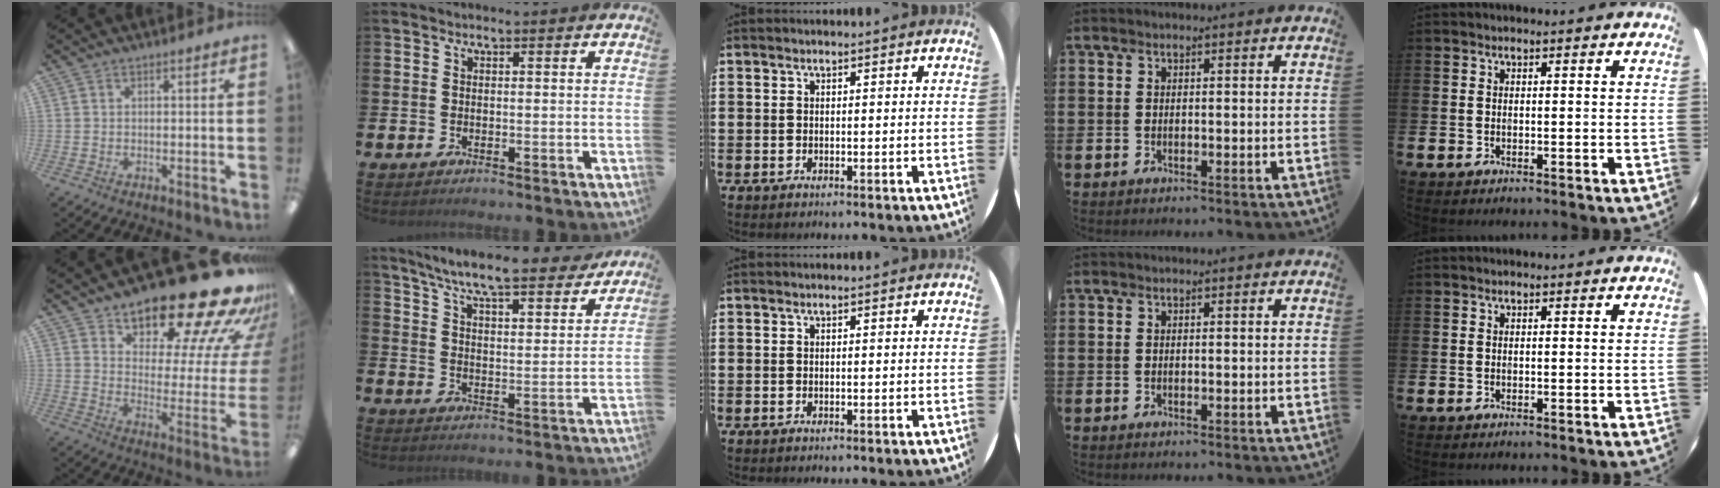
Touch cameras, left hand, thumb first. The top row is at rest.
{"thumb": {"total": 23.2, "force": [18.5, 6.8, 12.2], "torque": [-0.160, -0.139, 0.300]}, "index": {"total": 8.7, "force": [8.0, 0.8, 3.3], "torque": [-0.081, -0.050, 0.138]}}